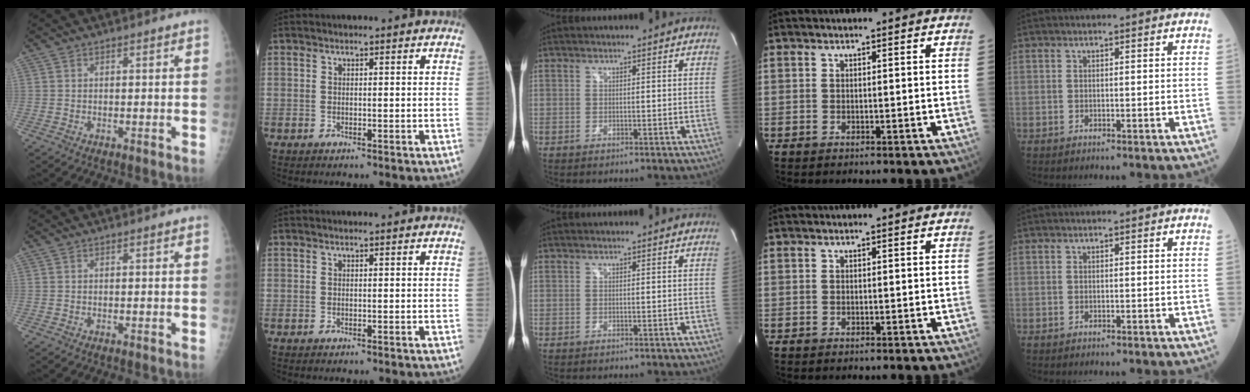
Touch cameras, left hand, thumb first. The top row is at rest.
{}